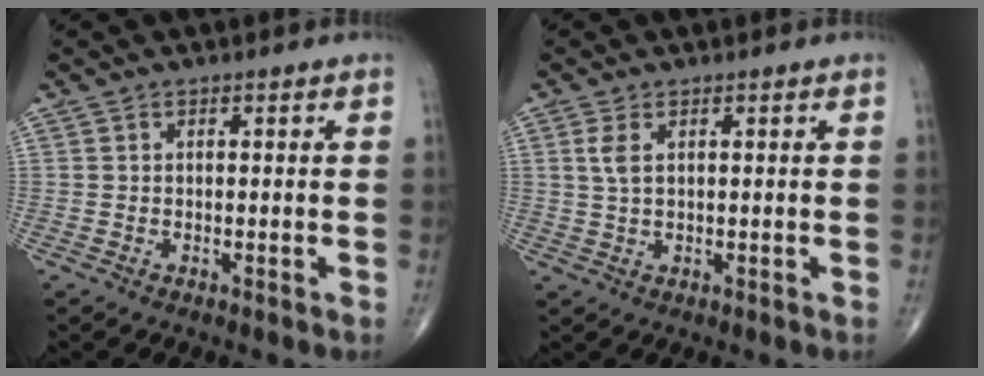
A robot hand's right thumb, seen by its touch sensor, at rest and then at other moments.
{"total": 2.9, "force": [1.0, 1.3, 2.4], "torque": [-0.054, 0.003, 0.024]}